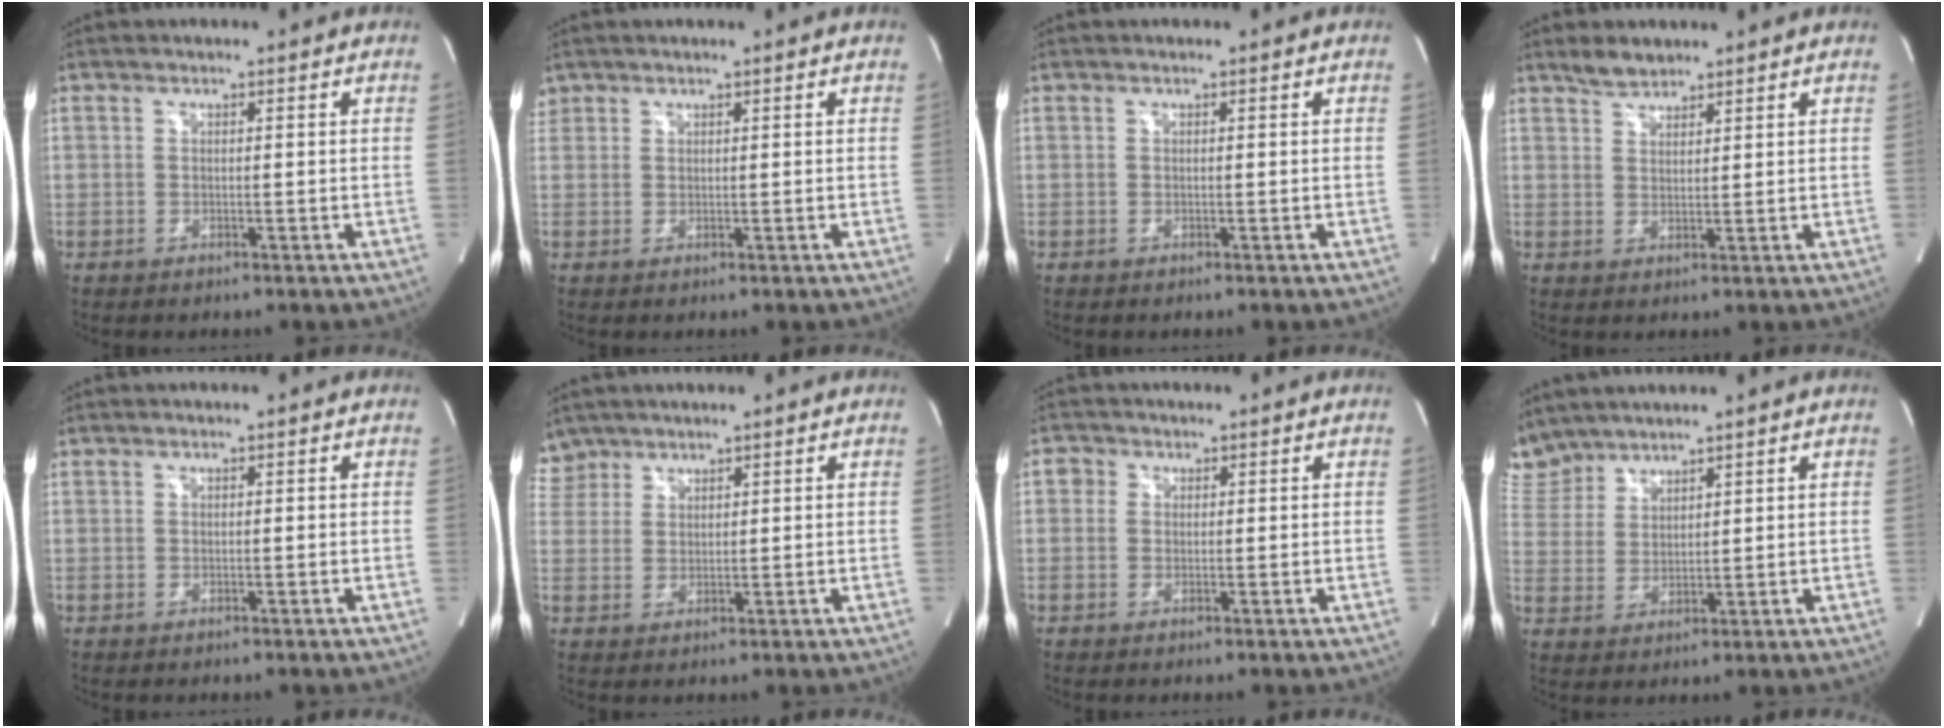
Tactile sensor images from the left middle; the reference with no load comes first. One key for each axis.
{"total": 1.8, "fx": 1.3, "fy": 1.2, "fz": 0.0, "tx": 0.002, "ty": 0.015, "tz": 0.026}
{"total": 0.0}
{"total": 3.1, "fx": 2.8, "fy": 1.1, "fz": 0.7, "tx": -0.016, "ty": 0.004, "tz": 0.052}
{"total": 0.0}
{"total": 3.8, "fx": 3.3, "fy": 1.8, "fz": -0.5, "tx": 0.012, "ty": 0.011, "tz": 0.069}
{"total": 1.7, "fx": 0.6, "fy": 1.5, "fz": 0.3, "tx": 0.000, "ty": 0.004, "tz": 0.006}
{"total": 7.2, "fx": 6.9, "fy": 1.9, "fz": 0.2, "tx": -0.021, "ty": 0.015, "tz": 0.156}